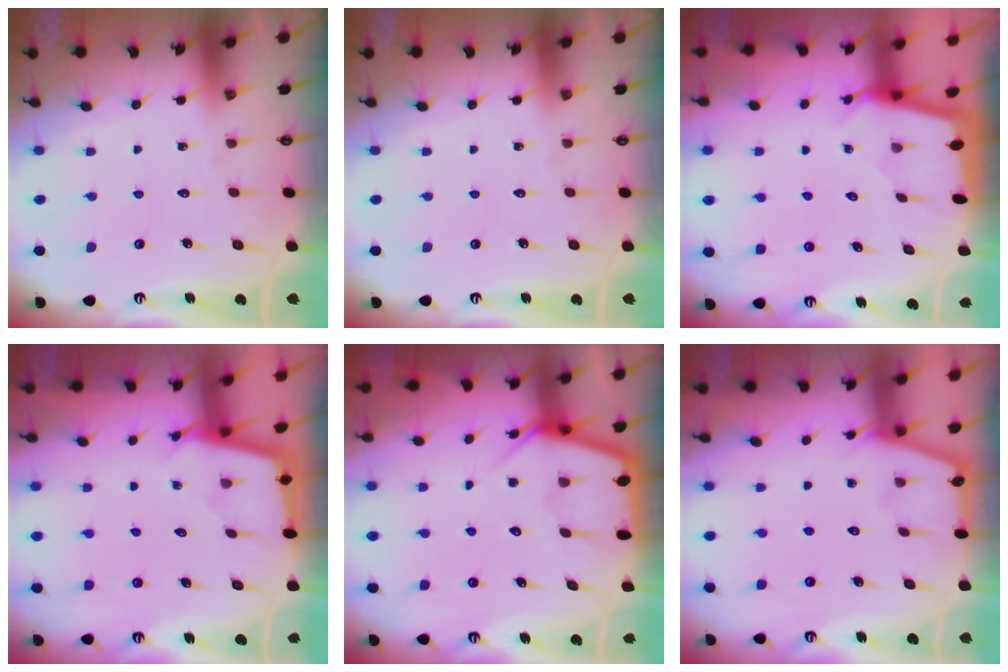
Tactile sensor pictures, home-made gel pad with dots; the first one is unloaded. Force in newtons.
{"total": 0.0}
{"total": 2.1, "press": 2.1, "slide": 0.3}
{"total": 2.3, "press": 2.3, "slide": 0.2}
{"total": 4.5, "press": 4.5, "slide": 0.4}
{"total": 1.9, "press": 1.9, "slide": 0.3}